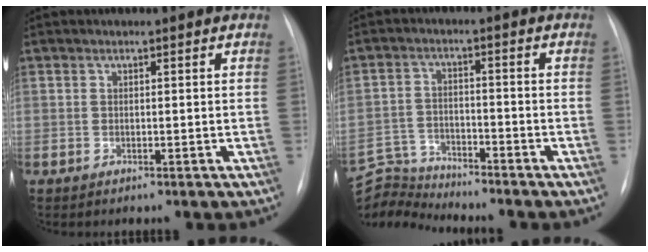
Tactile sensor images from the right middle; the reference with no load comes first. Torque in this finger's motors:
{"motor_torque": [-0.31, -0.18, -0.27, -0.08]}